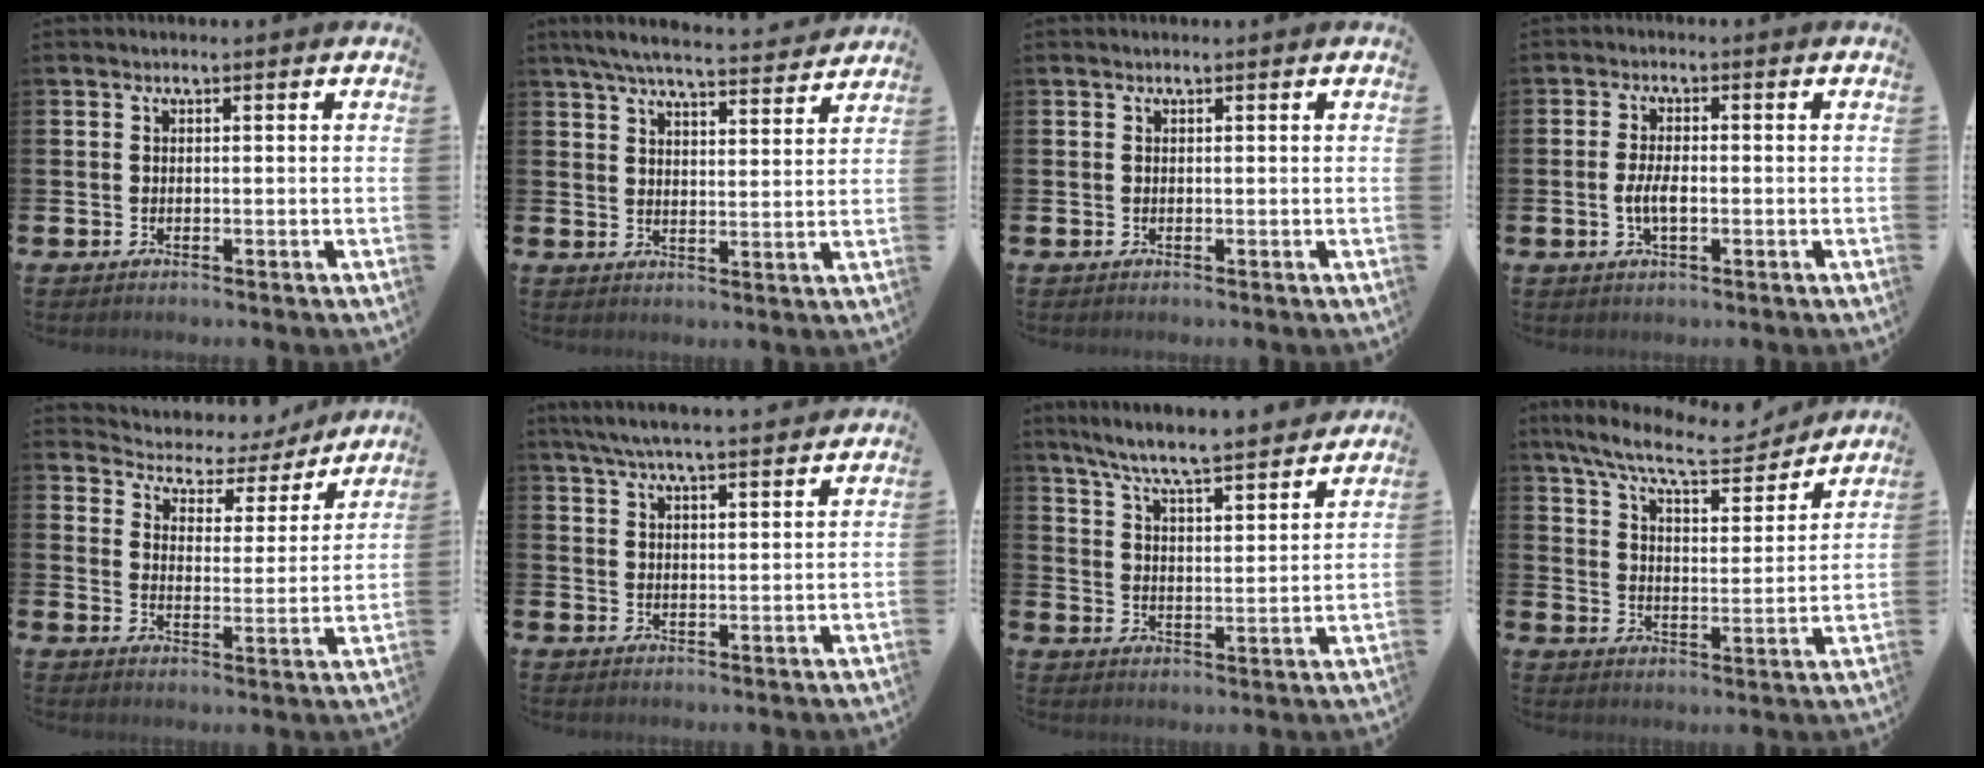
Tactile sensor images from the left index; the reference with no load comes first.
{"total": 6.1, "force": [5.7, 0.5, 2.0], "torque": [-0.054, -0.034, 0.101]}
{"total": 0.0}
{"total": 3.2, "force": [-0.5, 1.3, 2.9], "torque": [-0.051, -0.004, -0.014]}
{"total": 5.0, "force": [4.5, 2.0, 0.4], "torque": [-0.033, -0.040, 0.071]}
{"total": 5.6, "force": [5.3, 0.0, 1.8], "torque": [-0.048, -0.024, 0.095]}
{"total": 7.2, "force": [6.8, 0.0, 2.5], "torque": [-0.078, -0.049, 0.118]}
{"total": 10.5, "force": [9.4, 2.0, 4.4], "torque": [-0.116, -0.049, 0.163]}